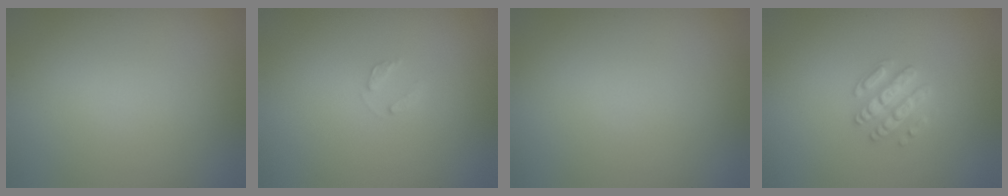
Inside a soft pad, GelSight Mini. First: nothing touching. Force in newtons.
{"total": 0.9, "press": 0.9, "slide": 0.2}
{"total": 0.0}
{"total": 2.8, "press": 2.7, "slide": 0.6}